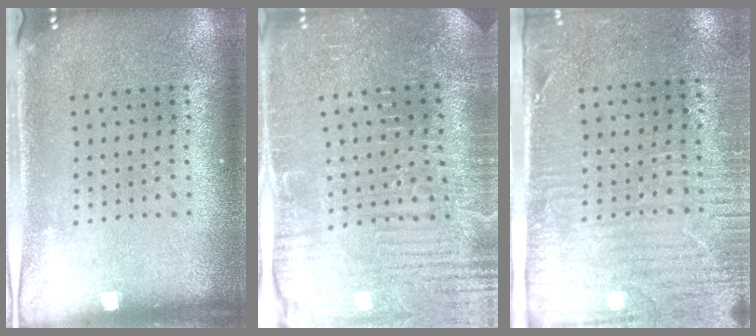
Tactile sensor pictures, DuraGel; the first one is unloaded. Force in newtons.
{"total": 4.0, "press": 3.9, "slide": 1.0}
{"total": 3.1, "press": 2.6, "slide": 1.6}